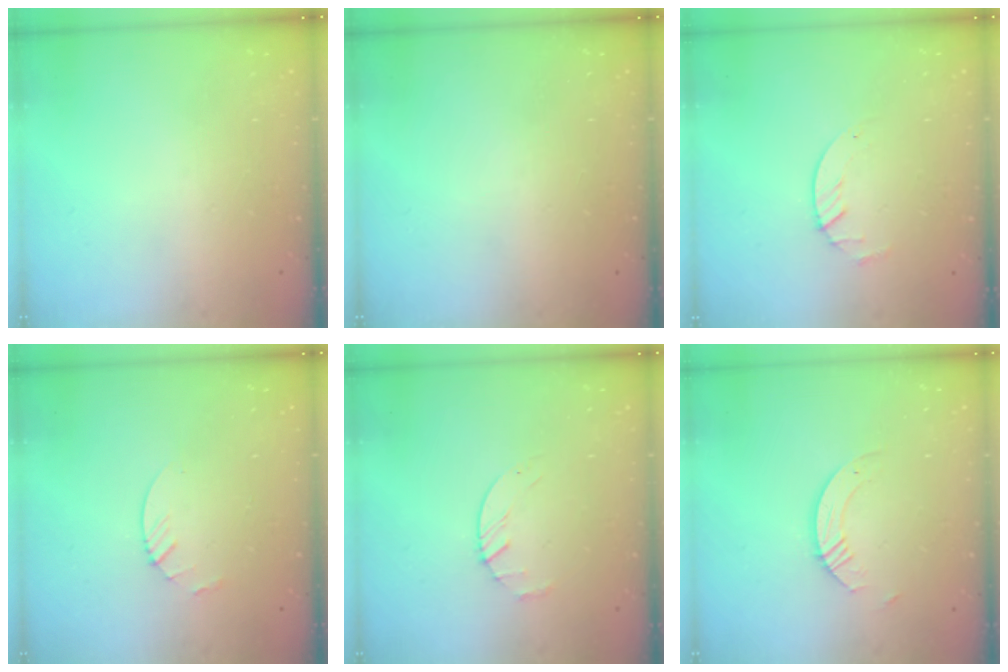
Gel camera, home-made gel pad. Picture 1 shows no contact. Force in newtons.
{"total": 0.0}
{"total": 1.8, "press": 1.8, "slide": 0.2}
{"total": 3.0, "press": 3.0, "slide": 0.3}
{"total": 2.2, "press": 2.2, "slide": 0.3}
{"total": 3.7, "press": 3.7, "slide": 0.3}